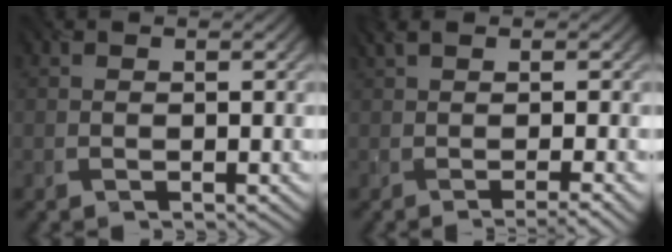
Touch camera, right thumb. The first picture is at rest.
{"total": 3.2, "force": [-0.4, 0.7, 3.1], "torque": [-0.045, 0.008, -0.011]}